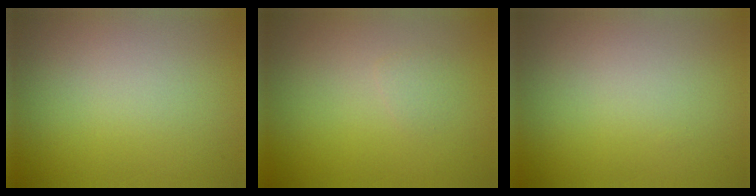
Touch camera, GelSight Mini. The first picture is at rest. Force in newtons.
{"total": 0.7, "press": 0.7, "slide": 0.0}
{"total": 0.0}